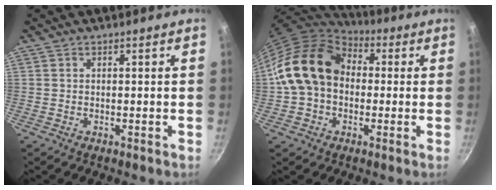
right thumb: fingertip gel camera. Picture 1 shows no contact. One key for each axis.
{"total": 16.1, "fx": 1.0, "fy": 12.3, "fz": 10.3, "tx": -0.153, "ty": 0.037, "tz": 0.007}